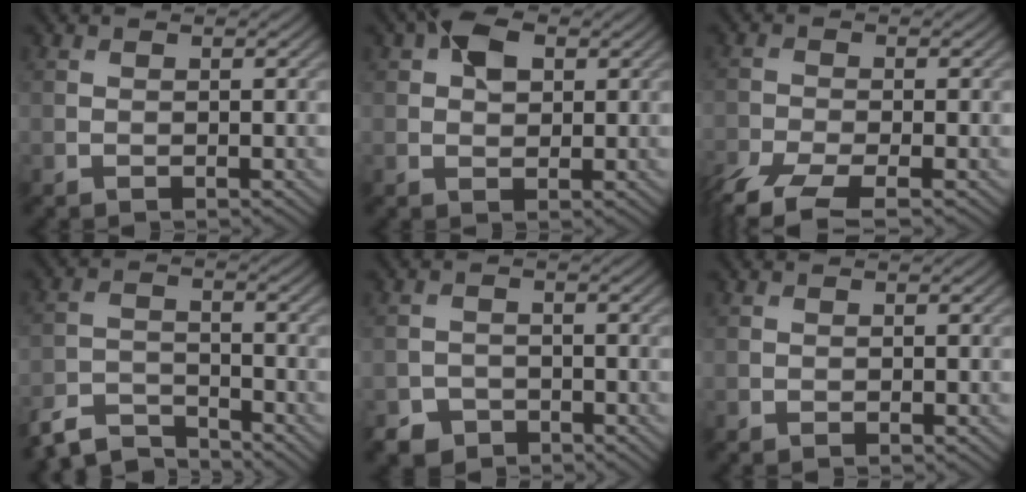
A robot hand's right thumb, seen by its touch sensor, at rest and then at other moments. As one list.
[{"total": 4.2, "force": [1.6, 2.7, 2.9], "torque": [-0.050, 0.009, 0.021]}, {"total": 6.0, "force": [-4.3, 1.9, 3.7], "torque": [-0.087, -0.024, -0.089]}, {"total": 6.0, "force": [-5.7, 1.3, 1.7], "torque": [-0.036, -0.011, -0.115]}, {"total": 2.9, "force": [-2.3, 1.7, 0.5], "torque": [-0.010, -0.001, -0.044]}, {"total": 0.0}]